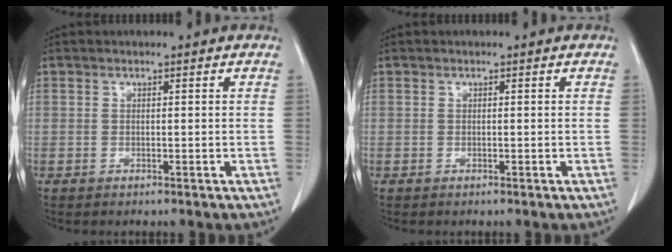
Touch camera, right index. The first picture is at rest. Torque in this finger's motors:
{"motor_torque": [0.00, 0.00, 0.00, 0.00]}